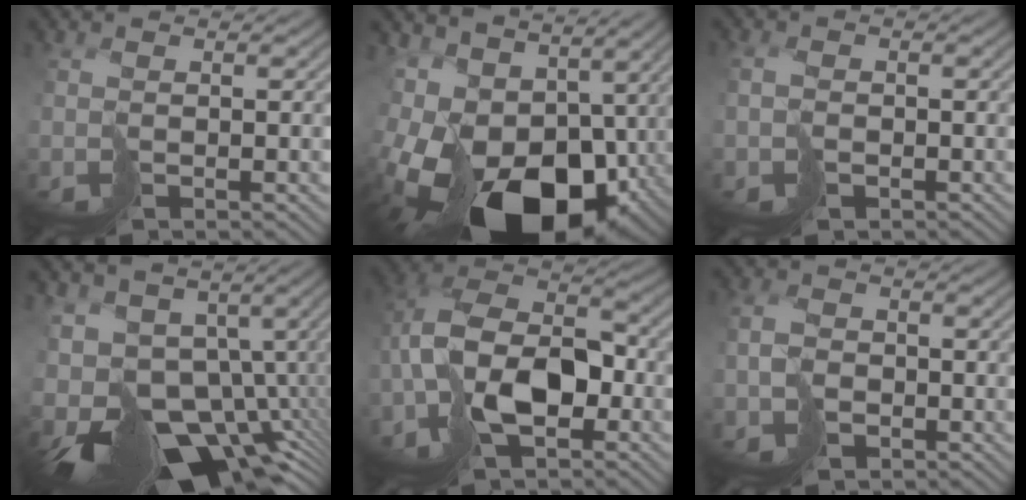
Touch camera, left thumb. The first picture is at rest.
{"total": 16.7, "force": [-4.0, 10.8, 12.1], "torque": [-0.226, -0.033, -0.033]}
{"total": 2.4, "force": [-0.8, 2.1, 0.9], "torque": [-0.014, 0.003, -0.017]}
{"total": 15.0, "force": [-6.0, 8.4, 10.9], "torque": [-0.215, -0.023, -0.069]}
{"total": 11.1, "force": [-3.7, 6.7, 8.1], "torque": [-0.150, 0.010, -0.080]}
{"total": 3.6, "force": [-1.8, 2.9, 1.3], "torque": [-0.020, 0.005, -0.045]}